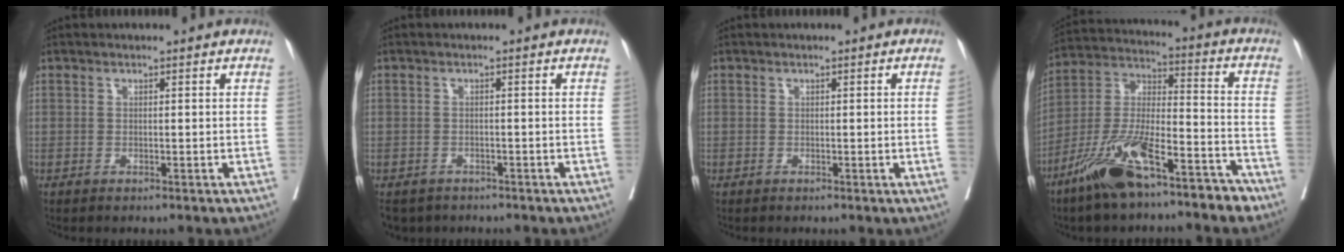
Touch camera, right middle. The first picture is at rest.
{"total": 4.7, "force": [-3.6, 2.9, 0.7], "torque": [-0.009, -0.004, -0.054]}
{"total": 1.6, "force": [-0.1, -0.7, 1.5], "torque": [-0.023, -0.004, 0.002]}
{"total": 15.8, "force": [-10.9, 3.5, 11.0], "torque": [-0.225, -0.004, -0.198]}